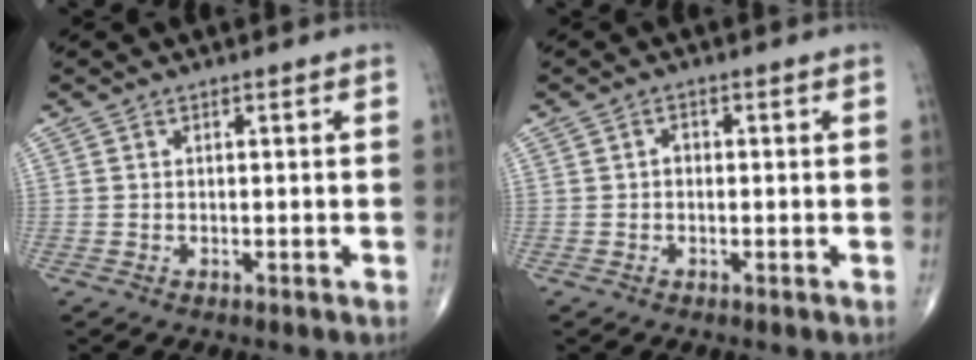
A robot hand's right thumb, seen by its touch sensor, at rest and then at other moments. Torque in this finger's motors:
{"motor_torque": [0.42, 0.45, 0.49, 0.17, -0.02]}